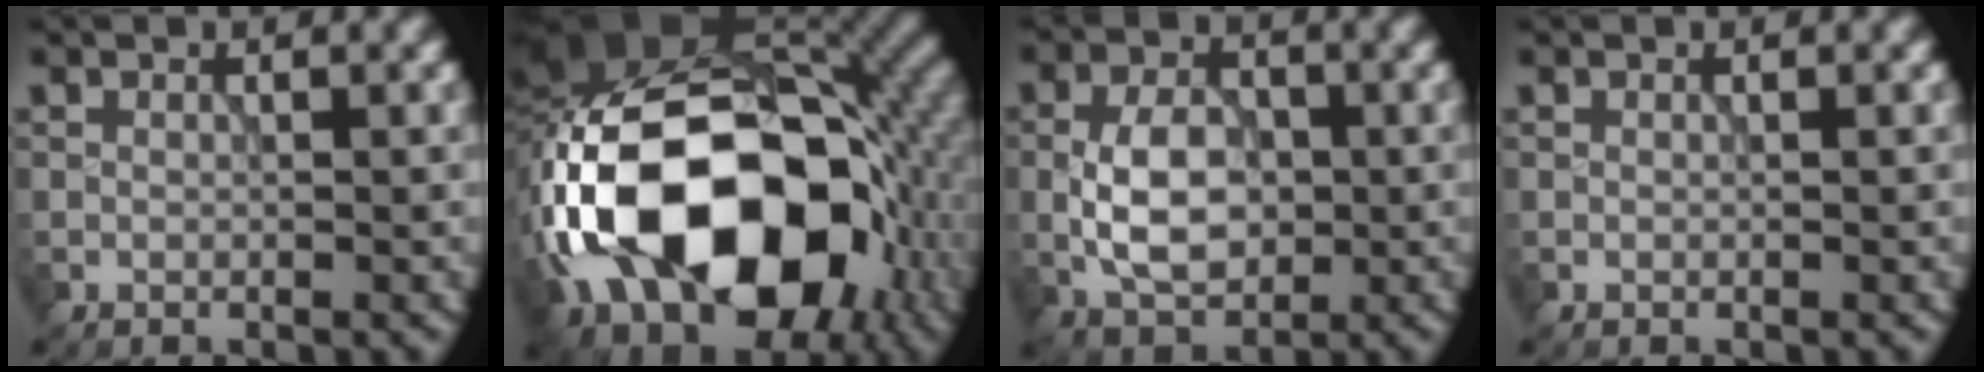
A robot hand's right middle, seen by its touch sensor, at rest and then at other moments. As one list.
[{"total": 18.2, "force": [-4.4, 11.9, 13.0], "torque": [-0.235, 0.004, -0.081]}, {"total": 5.5, "force": [-0.8, 3.5, 4.2], "torque": [-0.079, 0.000, -0.018]}, {"total": 0.0}]